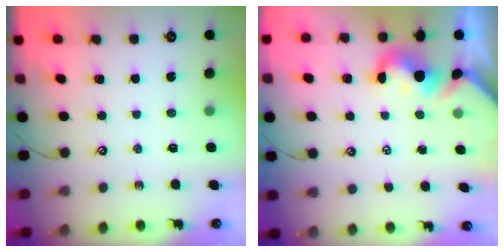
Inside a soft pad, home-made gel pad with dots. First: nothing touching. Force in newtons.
{"total": 1.4, "press": 1.3, "slide": 0.5}